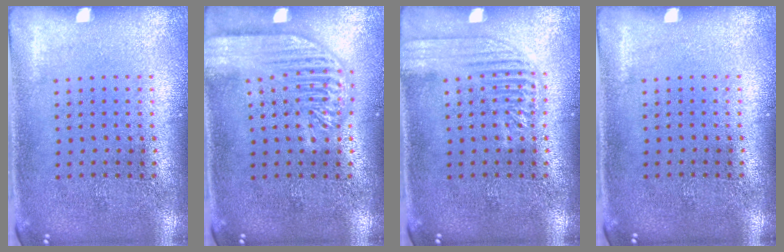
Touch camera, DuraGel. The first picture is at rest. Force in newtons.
{"total": 2.5, "press": 2.5, "slide": 0.2}
{"total": 2.3, "press": 2.3, "slide": 0.4}
{"total": 0.0}